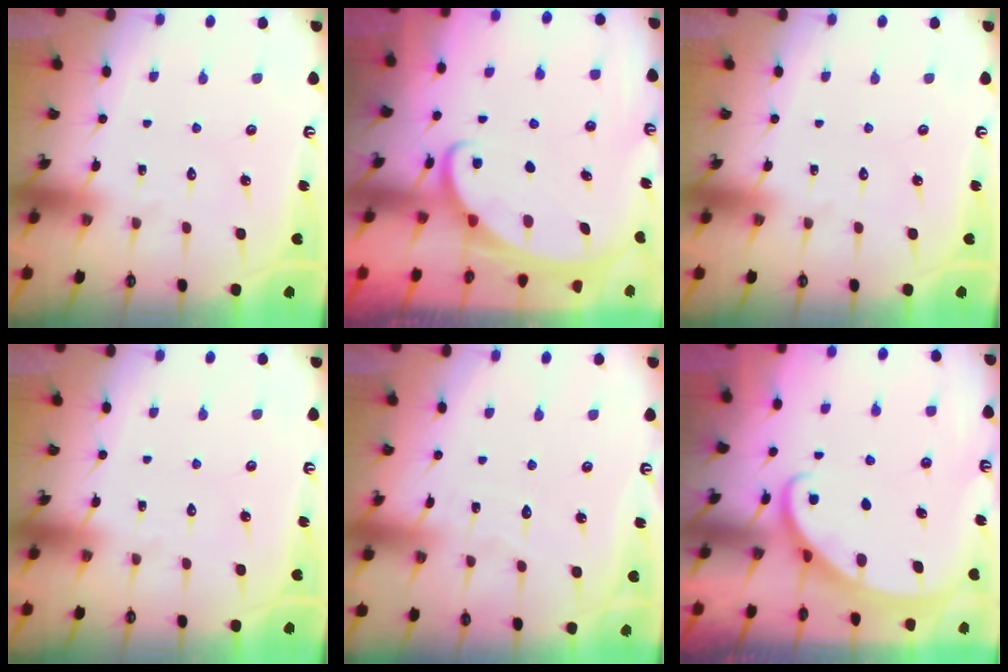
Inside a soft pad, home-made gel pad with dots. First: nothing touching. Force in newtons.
{"total": 2.2, "press": 2.1, "slide": 0.3}
{"total": 0.0}
{"total": 0.0}
{"total": 3.3, "press": 3.3, "slide": 0.3}
{"total": 2.2, "press": 2.2, "slide": 0.2}